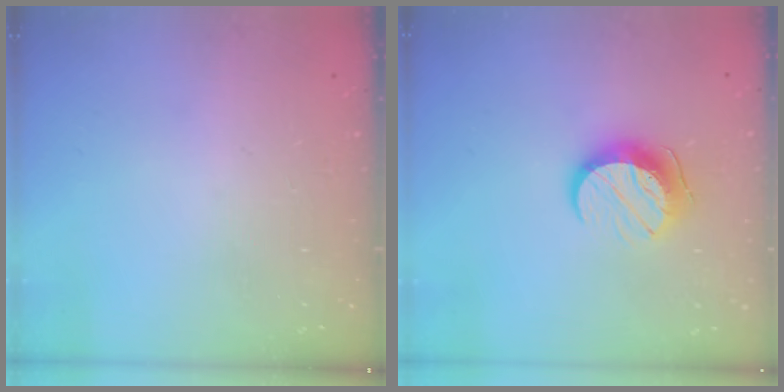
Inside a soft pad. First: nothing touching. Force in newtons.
{"total": 10.5, "press": 10.5, "slide": 0.8}